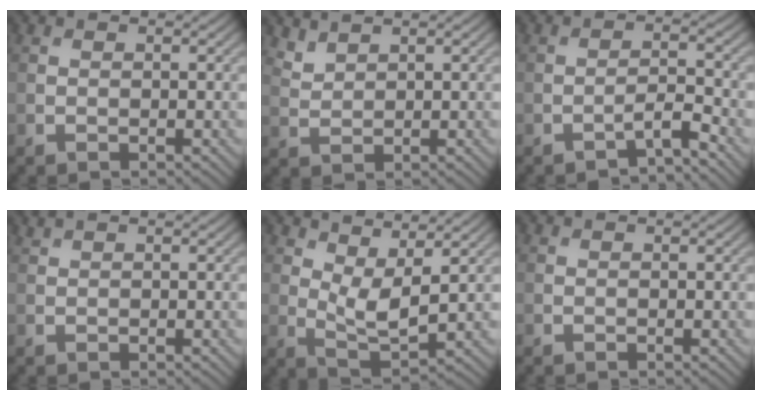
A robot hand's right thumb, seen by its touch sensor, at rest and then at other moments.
{"total": 2.3, "force": [2.0, 0.7, 0.7], "torque": [-0.025, 0.000, 0.051]}
{"total": 2.7, "force": [-2.2, 0.3, 1.5], "torque": [-0.027, 0.010, -0.048]}
{"total": 0.7, "force": [0.6, 0.0, 0.3], "torque": [-0.008, 0.006, 0.014]}
{"total": 5.3, "force": [2.8, 2.0, 4.0], "torque": [-0.087, -0.004, 0.056]}
{"total": 0.0}